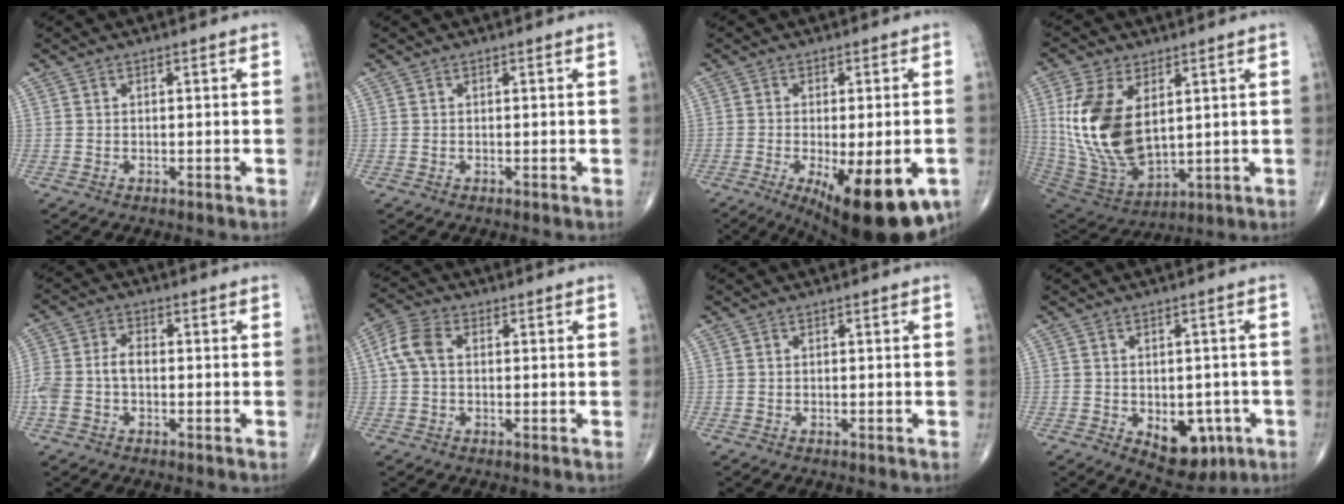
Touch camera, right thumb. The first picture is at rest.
{"total": 0.0}
{"total": 17.8, "force": [-7.4, 6.2, 14.9], "torque": [-0.174, -0.012, -0.092]}
{"total": 18.1, "force": [3.6, 10.3, 14.4], "torque": [-0.283, -0.023, 0.089]}
{"total": 6.5, "force": [-1.2, 4.0, 5.0], "torque": [-0.121, 0.022, -0.026]}
{"total": 5.8, "force": [0.7, 3.8, 4.3], "torque": [-0.099, 0.019, 0.009]}
{"total": 0.0}
{"total": 9.4, "force": [-3.1, 5.8, 6.6], "torque": [-0.053, 0.008, -0.029]}